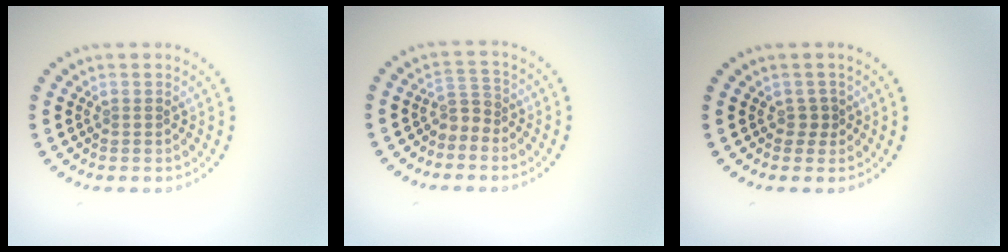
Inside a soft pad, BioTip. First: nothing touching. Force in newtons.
{"total": 2.0, "press": 1.4, "slide": 1.4}
{"total": 1.0, "press": 0.8, "slide": 0.6}